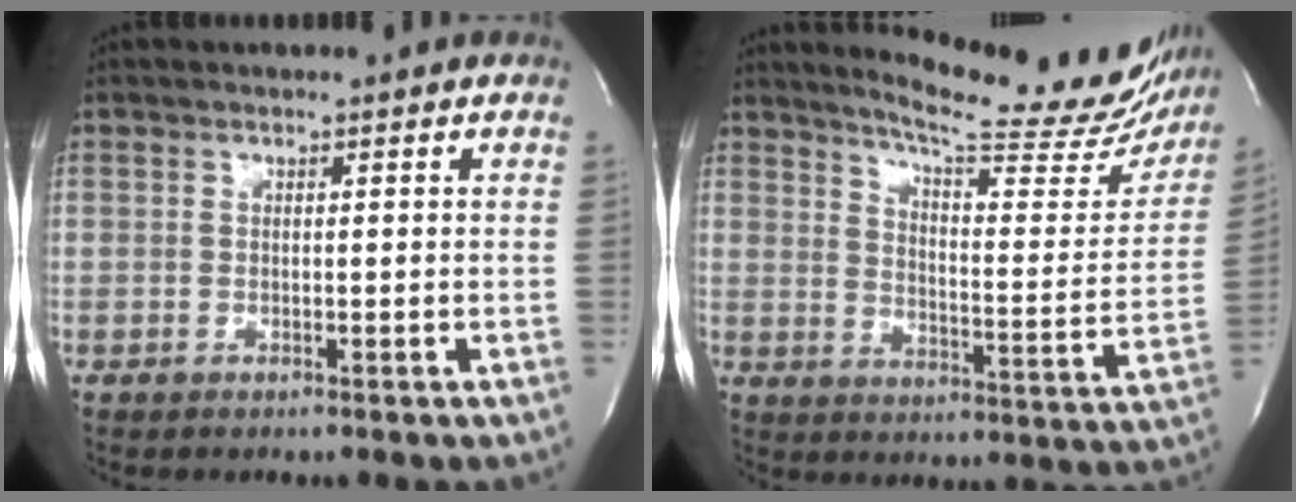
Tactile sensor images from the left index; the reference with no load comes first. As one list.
[{"total": 21.9, "force": [19.9, 3.1, 8.7], "torque": [-0.119, -0.073, 0.246]}]